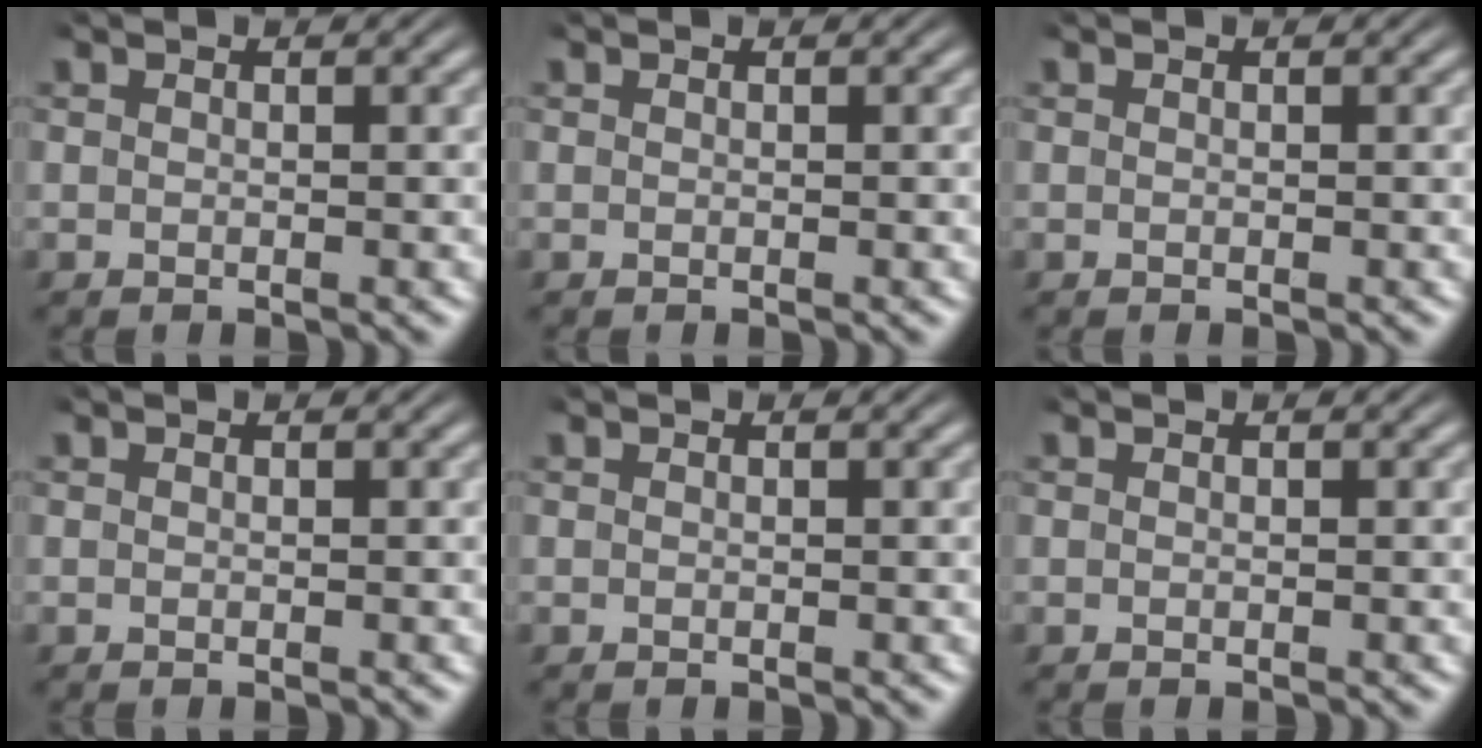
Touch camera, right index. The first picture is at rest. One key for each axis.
{"total": 0.0}
{"total": 0.0}
{"total": 0.0}
{"total": 0.0}
{"total": 0.0}